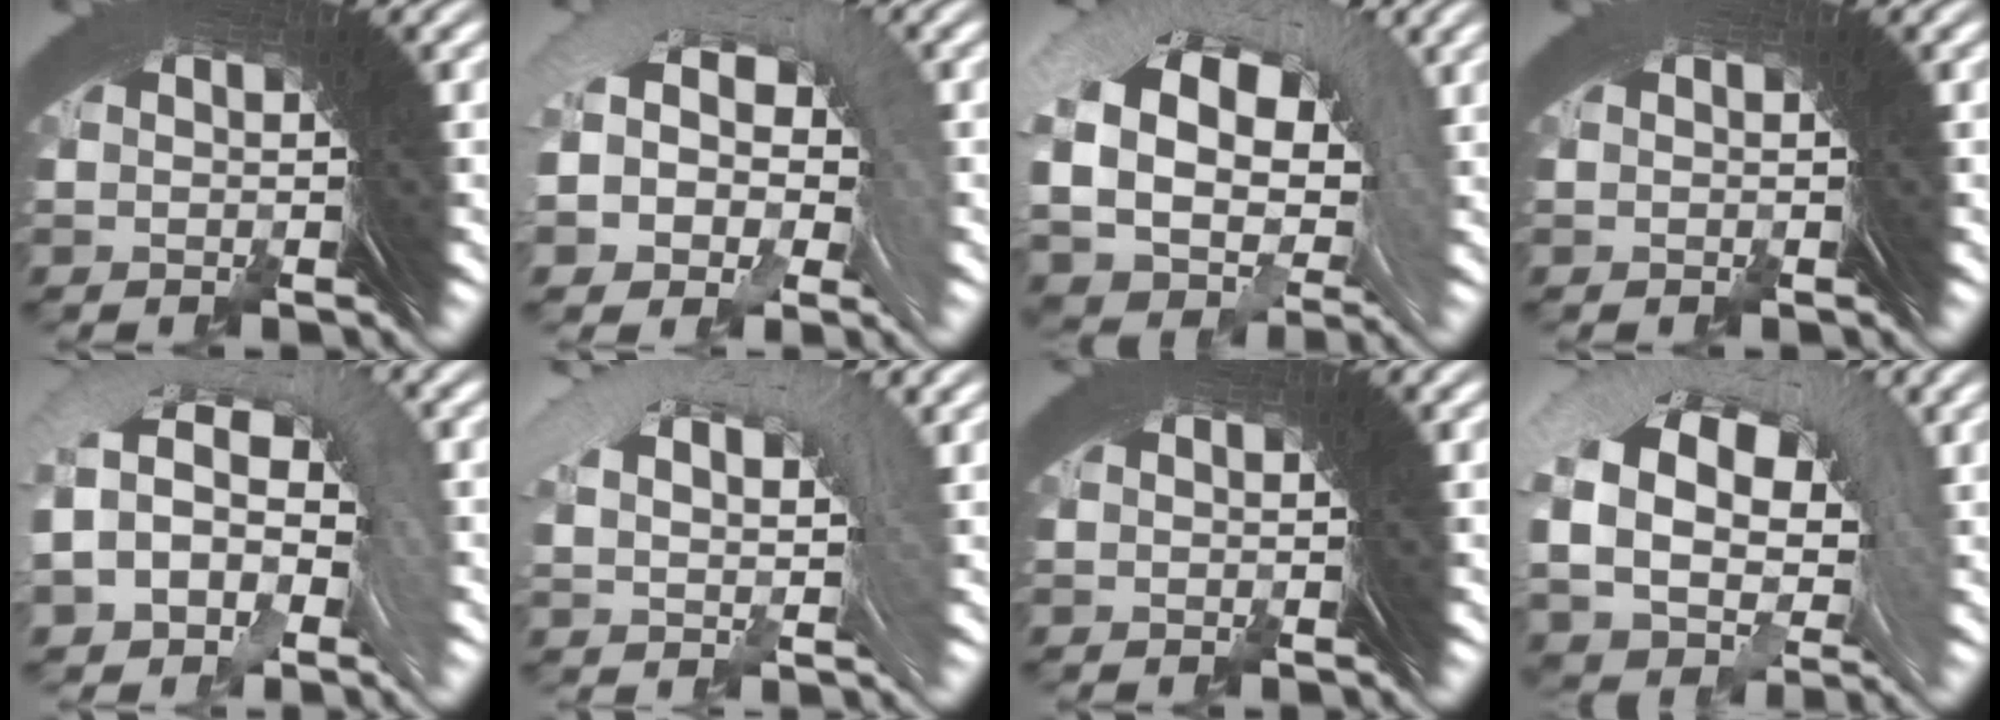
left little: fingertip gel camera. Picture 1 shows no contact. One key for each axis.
{"total": 8.3, "fx": 0.1, "fy": 6.2, "fz": 5.6, "tx": -0.116, "ty": 0.003, "tz": -0.010}
{"total": 11.8, "fx": 1.4, "fy": 8.1, "fz": 8.5, "tx": -0.160, "ty": -0.017, "tz": 0.028}
{"total": 0.7, "fx": -0.4, "fy": -0.4, "fz": -0.4, "tx": 0.009, "ty": 0.003, "tz": -0.007}
{"total": 9.0, "fx": 0.8, "fy": 6.3, "fz": 6.4, "tx": -0.126, "ty": 0.015, "tz": -0.002}
{"total": 5.4, "fx": 2.8, "fy": 1.7, "fz": 4.3, "tx": -0.055, "ty": 0.024, "tz": 0.047}
{"total": 0.0}
{"total": 10.8, "fx": 2.0, "fy": 7.3, "fz": 7.8, "tx": -0.140, "ty": -0.005, "tz": 0.034}